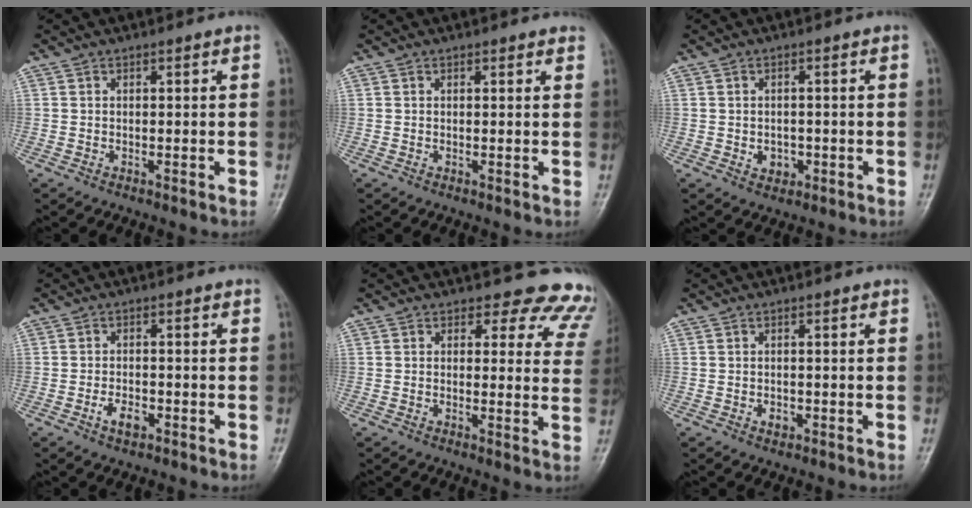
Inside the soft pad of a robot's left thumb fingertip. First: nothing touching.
{"total": 1.4, "force": [1.2, 0.5, 0.5], "torque": [0.001, 0.000, 0.010]}
{"total": 2.9, "force": [-0.7, 2.4, 1.5], "torque": [-0.010, 0.002, -0.004]}
{"total": 3.3, "force": [-1.6, 1.8, 2.2], "torque": [-0.036, 0.006, -0.028]}
{"total": 12.0, "force": [10.6, 5.4, 1.7], "torque": [0.040, -0.067, 0.081]}
{"total": 1.5, "force": [-0.5, 1.1, 0.8], "torque": [-0.006, 0.002, -0.006]}